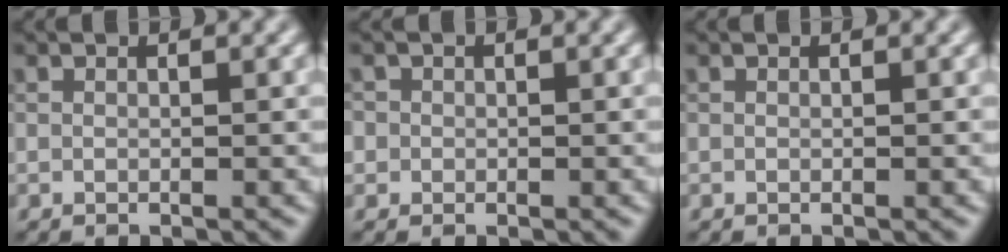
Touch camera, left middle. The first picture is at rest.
{"total": 1.1, "force": [0.2, 1.0, 0.2], "torque": [0.001, 0.002, -0.004]}
{"total": 0.0}